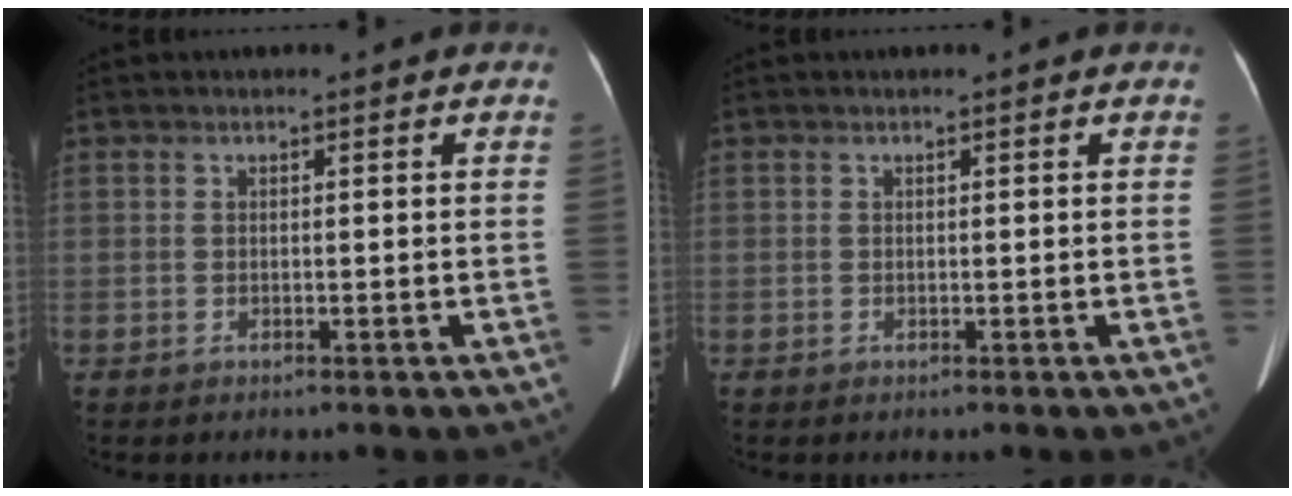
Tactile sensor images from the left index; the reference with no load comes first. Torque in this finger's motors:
{"motor_torque": [-0.16, 0.20, -0.38, -0.09]}